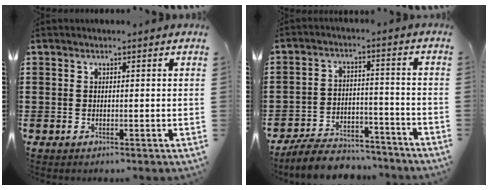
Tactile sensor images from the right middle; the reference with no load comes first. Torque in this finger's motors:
{"motor_torque": [0.96, -0.45, 0.03, 0.01]}